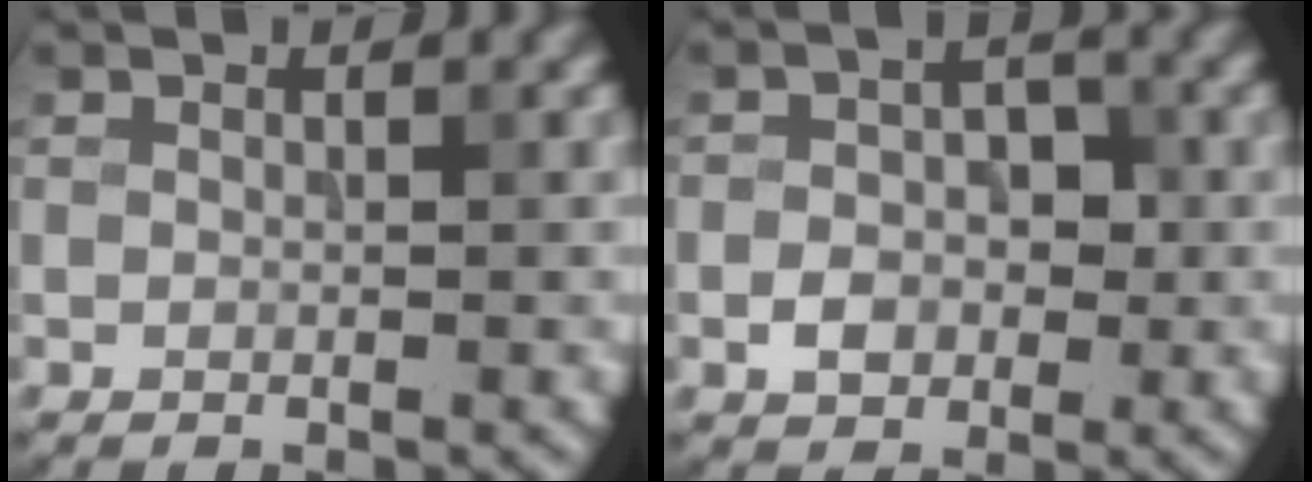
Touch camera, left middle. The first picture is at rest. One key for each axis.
{"total": 3.3, "fx": -0.8, "fy": 2.4, "fz": 2.2, "tx": -0.030, "ty": 0.002, "tz": -0.017}